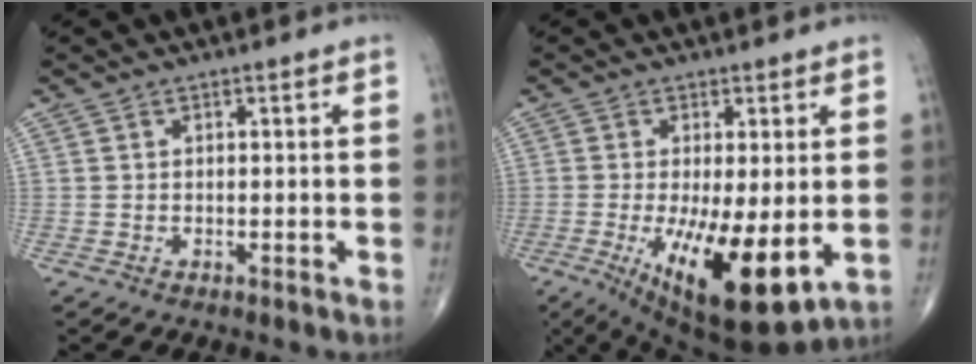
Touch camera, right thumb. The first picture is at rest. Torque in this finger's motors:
{"motor_torque": [2.40, 2.53, 1.12, -1.00, 0.56]}